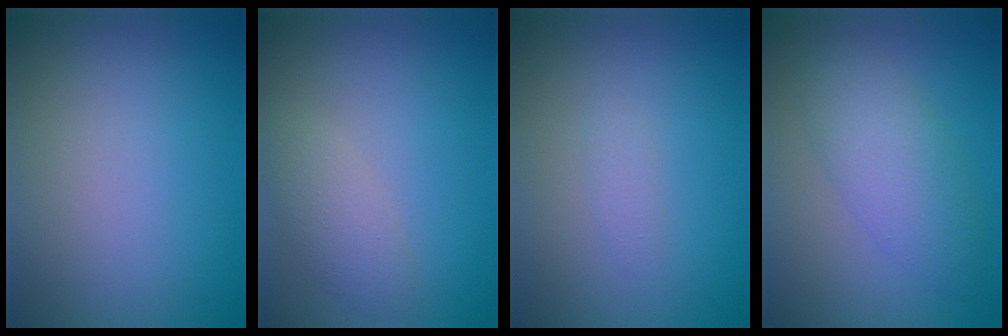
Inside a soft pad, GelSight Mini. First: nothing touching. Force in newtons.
{"total": 2.5, "press": 2.5, "slide": 0.1}
{"total": 0.8, "press": 0.8, "slide": 0.0}
{"total": 4.3, "press": 4.3, "slide": 0.3}